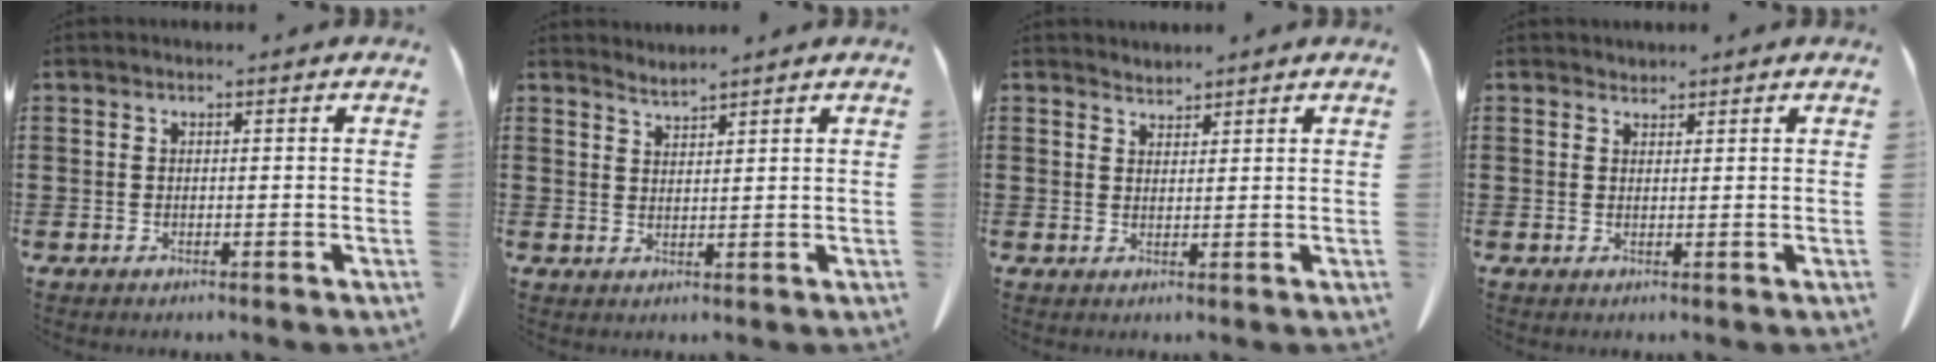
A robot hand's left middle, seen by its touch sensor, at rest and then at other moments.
{"total": 1.9, "force": [1.9, -0.3, -0.2], "torque": [0.000, -0.005, 0.037]}
{"total": 1.9, "force": [1.9, 0.3, -0.3], "torque": [0.000, -0.004, 0.038]}
{"total": 1.3, "force": [1.2, 0.5, -0.1], "torque": [-0.001, 0.001, 0.024]}